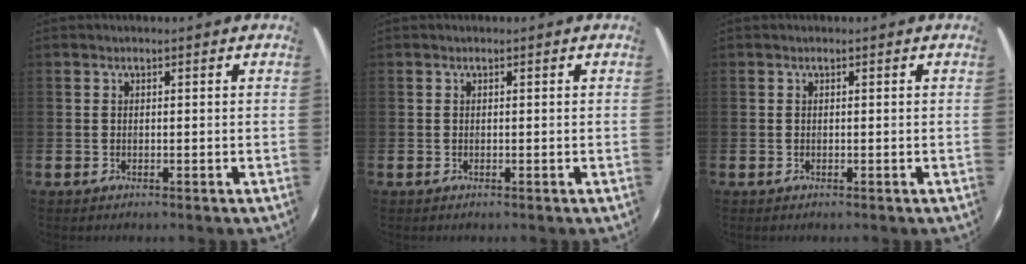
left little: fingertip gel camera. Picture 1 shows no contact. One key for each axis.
{"total": 0.0}
{"total": 0.0}